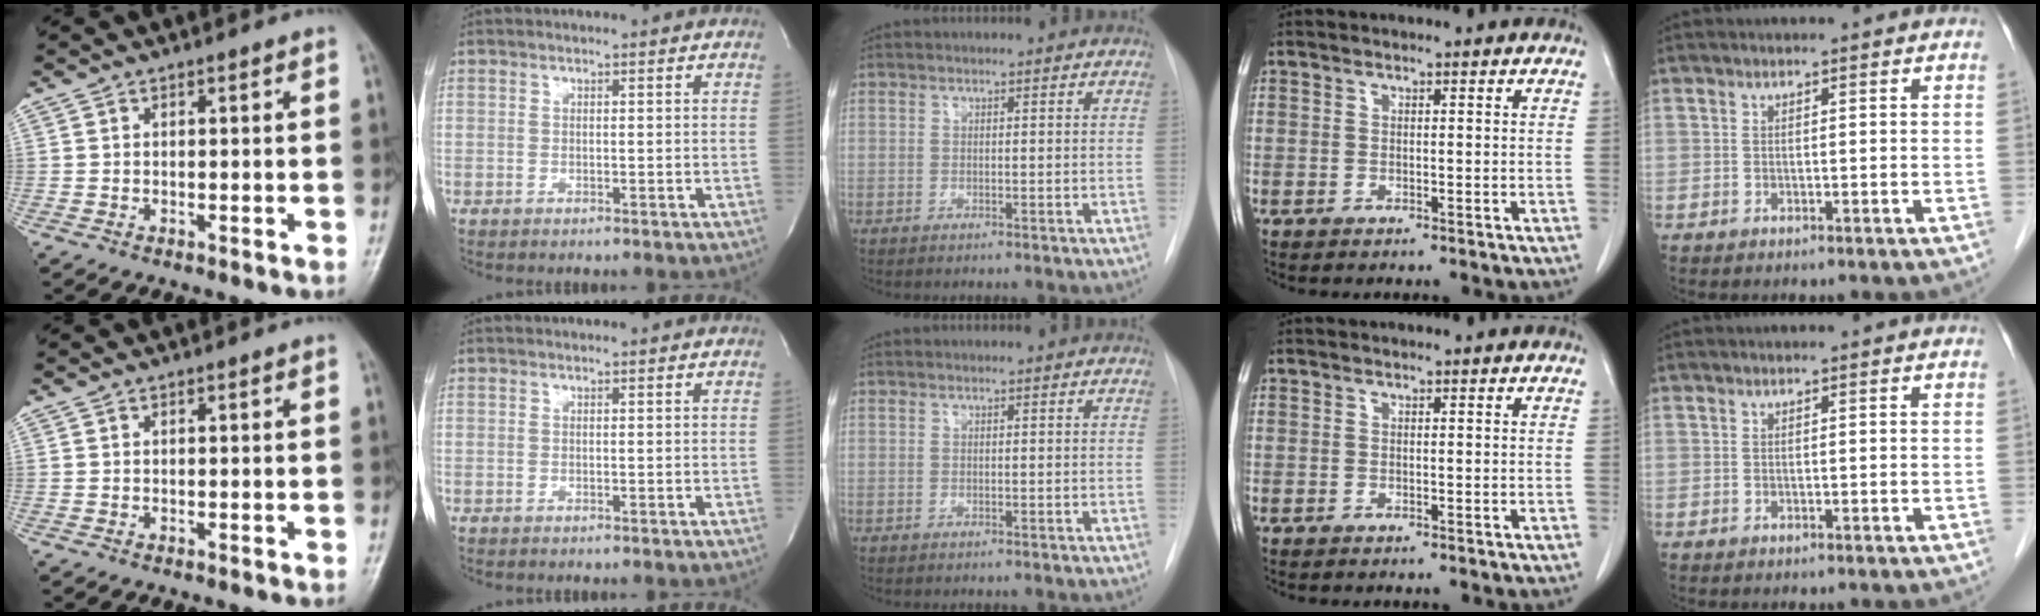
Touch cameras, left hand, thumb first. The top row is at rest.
{}